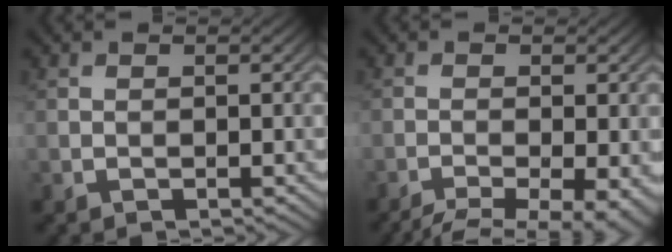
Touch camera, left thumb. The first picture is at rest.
{"total": 8.5, "force": [-6.0, 2.2, 5.6], "torque": [-0.090, -0.024, -0.076]}